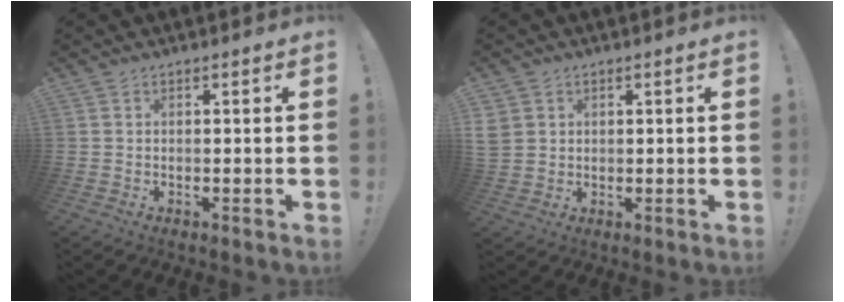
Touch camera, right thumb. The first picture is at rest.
{"total": 4.2, "force": [1.6, 3.6, 1.3], "torque": [-0.032, -0.004, 0.034]}